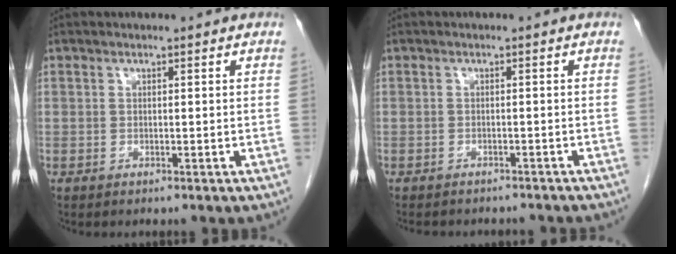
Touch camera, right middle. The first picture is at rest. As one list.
[{"total": 8.0, "force": [-7.2, 2.5, 2.6], "torque": [-0.034, 0.003, -0.081]}]